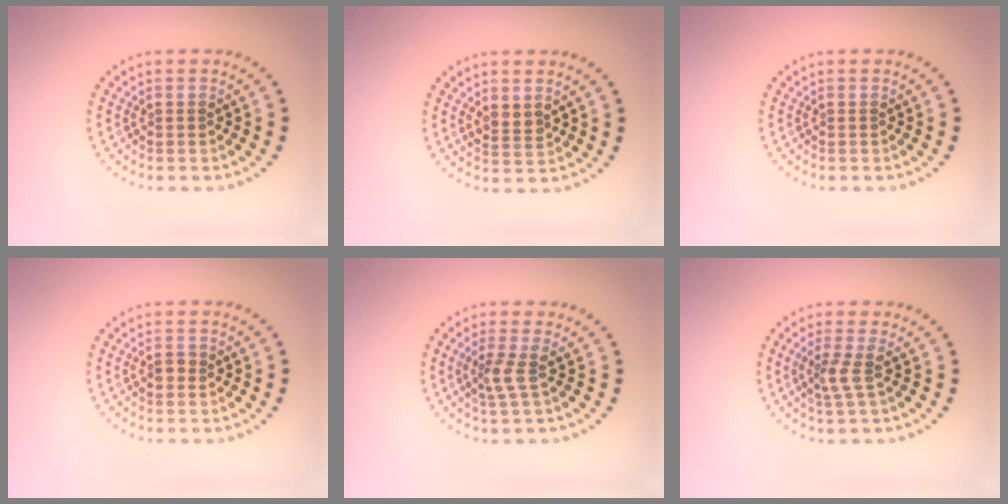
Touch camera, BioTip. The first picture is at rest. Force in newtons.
{"total": 1.6, "press": 1.5, "slide": 0.6}
{"total": 0.0}
{"total": 1.1, "press": 1.1, "slide": 0.1}
{"total": 1.9, "press": 1.3, "slide": 1.4}
{"total": 1.9, "press": 1.4, "slide": 1.3}